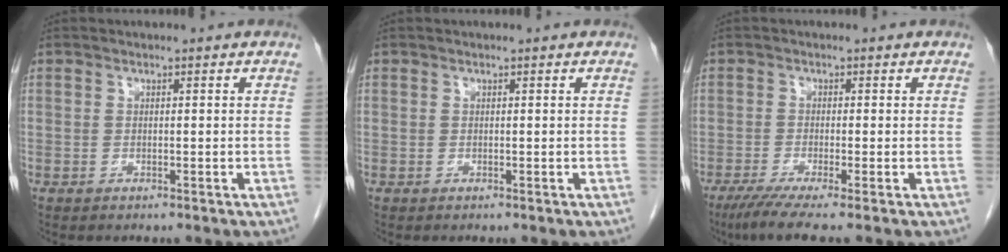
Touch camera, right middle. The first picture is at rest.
{"total": 0.0}
{"total": 5.2, "force": [-3.7, -0.3, 3.7], "torque": [-0.062, -0.016, -0.068]}